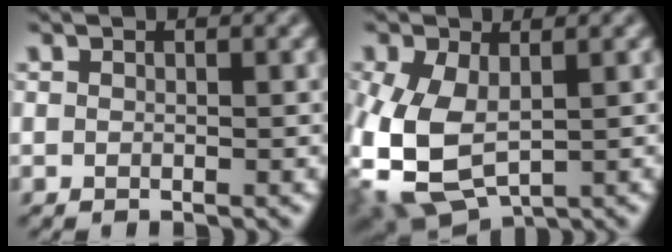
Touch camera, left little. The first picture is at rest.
{"total": 8.4, "force": [-1.3, 4.9, 6.7], "torque": [-0.180, -0.016, -0.019]}